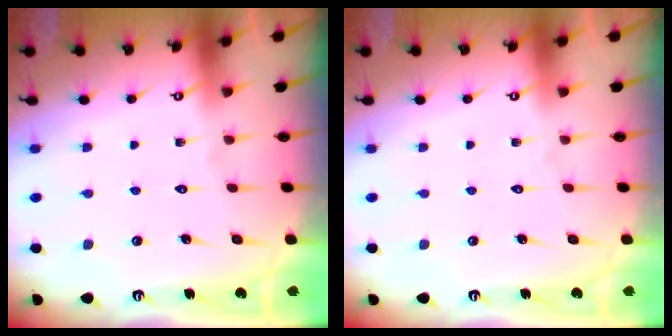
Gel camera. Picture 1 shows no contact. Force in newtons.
{"total": 0.0}